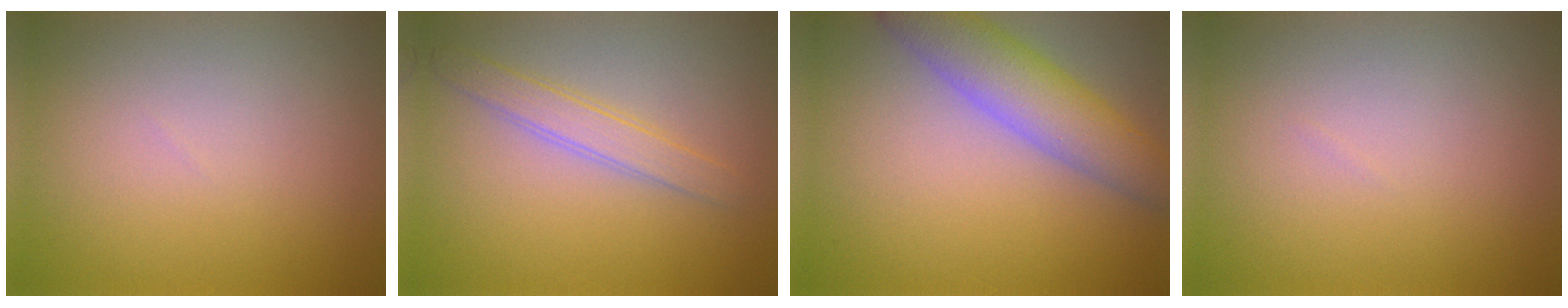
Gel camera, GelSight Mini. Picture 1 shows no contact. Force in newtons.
{"total": 2.4, "press": 2.4, "slide": 0.2}
{"total": 5.8, "press": 5.8, "slide": 0.2}
{"total": 0.0}